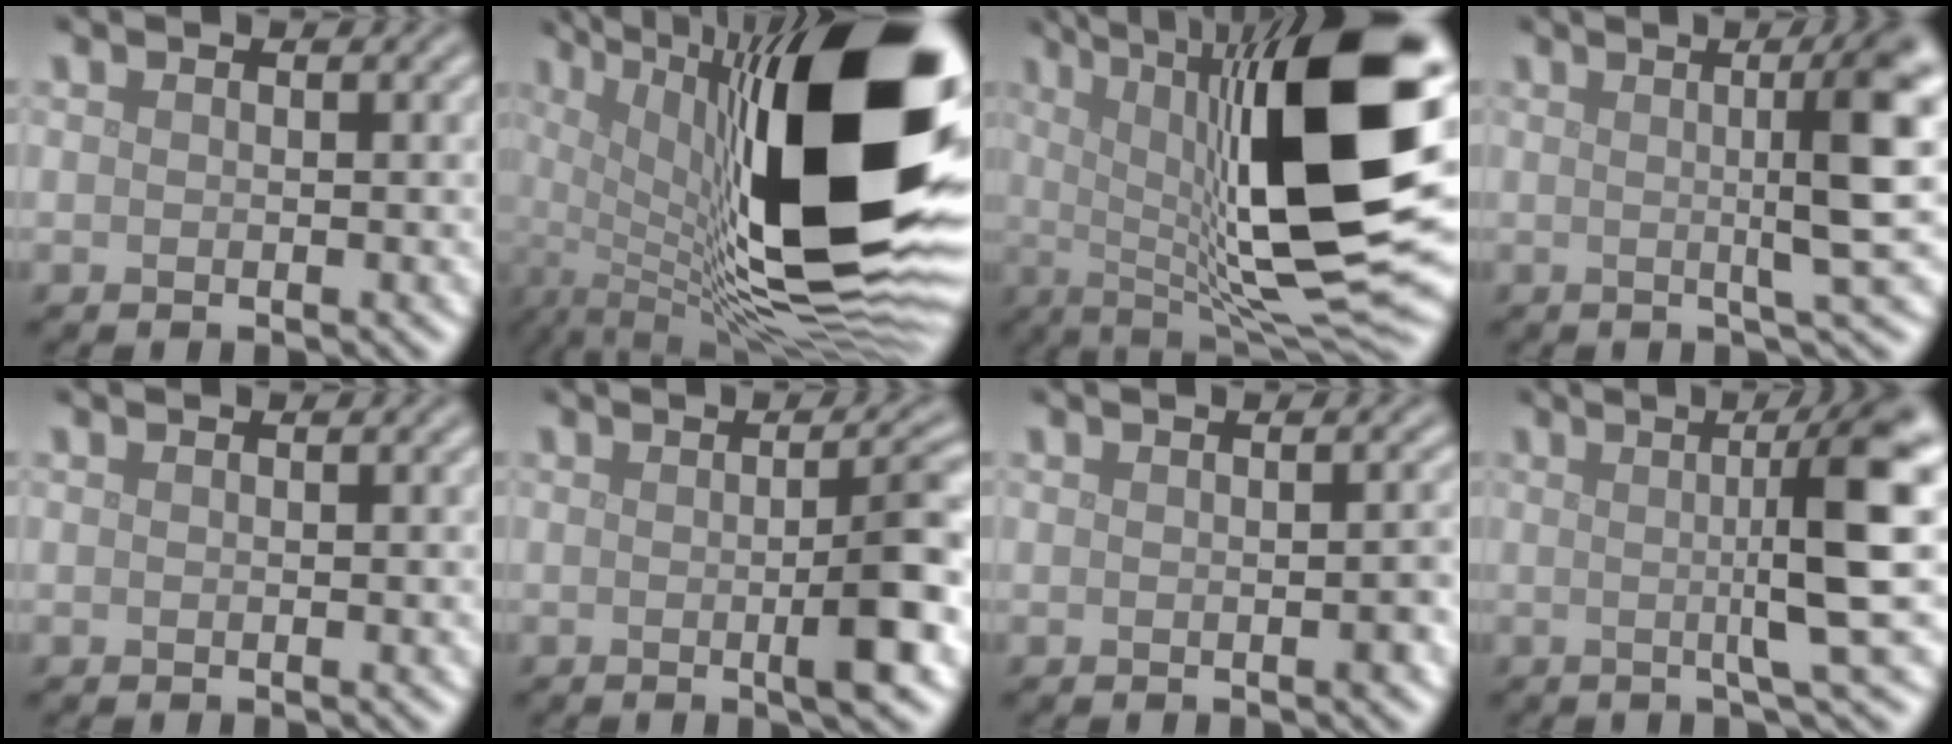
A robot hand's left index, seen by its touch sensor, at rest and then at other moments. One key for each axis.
{"total": 20.1, "fx": 2.8, "fy": 6.7, "fz": 18.8, "tx": -0.300, "ty": 0.009, "tz": 0.045}
{"total": 17.7, "fx": 2.4, "fy": 5.0, "fz": 16.8, "tx": -0.248, "ty": 0.007, "tz": 0.033}
{"total": 7.2, "fx": 0.8, "fy": 1.0, "fz": 7.1, "tx": -0.095, "ty": 0.009, "tz": 0.013}
{"total": 0.0}
{"total": 5.3, "fx": -0.4, "fy": 0.9, "fz": 5.2, "tx": -0.069, "ty": 0.001, "tz": -0.009}
{"total": 1.2, "fx": -0.3, "fy": 0.2, "fz": 1.2, "tx": -0.013, "ty": 0.000, "tz": -0.003}
{"total": 8.1, "fx": 0.7, "fy": 1.0, "fz": 8.0, "tx": -0.113, "ty": 0.011, "tz": 0.010}